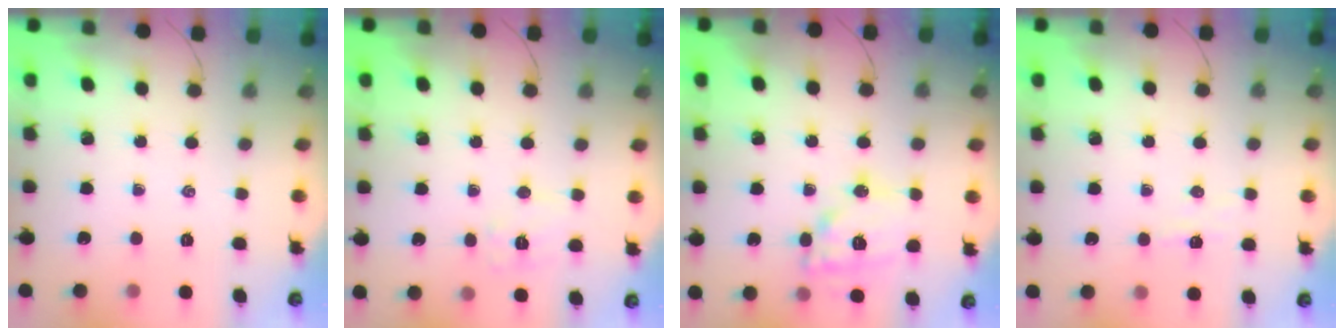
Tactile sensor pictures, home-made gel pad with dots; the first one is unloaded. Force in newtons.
{"total": 6.4, "press": 6.4, "slide": 1.0}
{"total": 13.6, "press": 13.5, "slide": 1.4}
{"total": 3.9, "press": 3.8, "slide": 1.0}